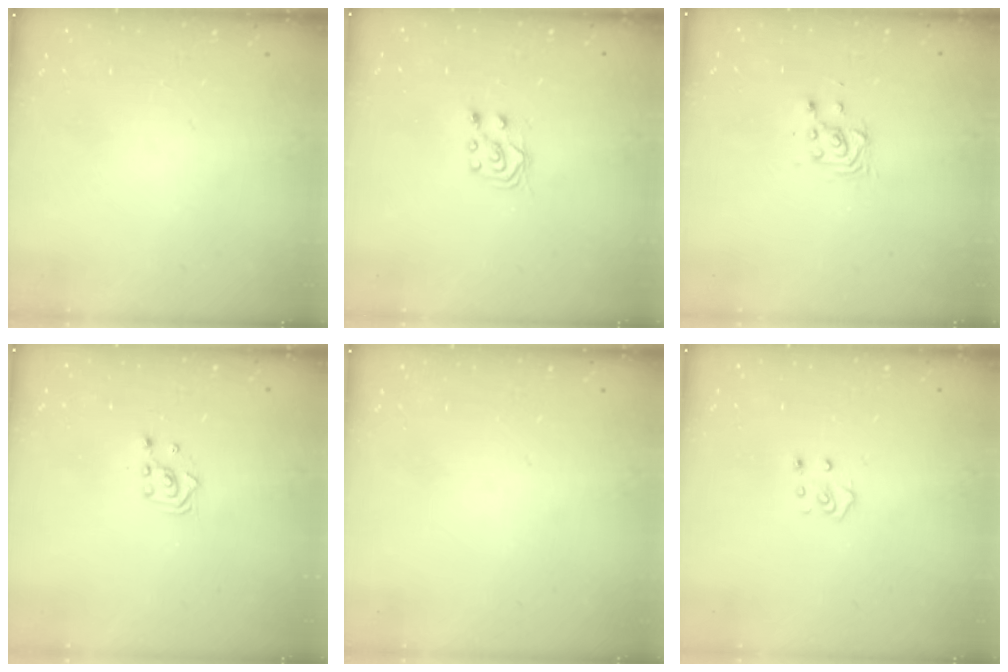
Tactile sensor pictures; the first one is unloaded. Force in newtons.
{"total": 5.5, "press": 5.5, "slide": 0.4}
{"total": 3.1, "press": 3.1, "slide": 0.2}
{"total": 2.5, "press": 2.5, "slide": 0.3}
{"total": 0.0}
{"total": 4.7, "press": 4.7, "slide": 0.4}